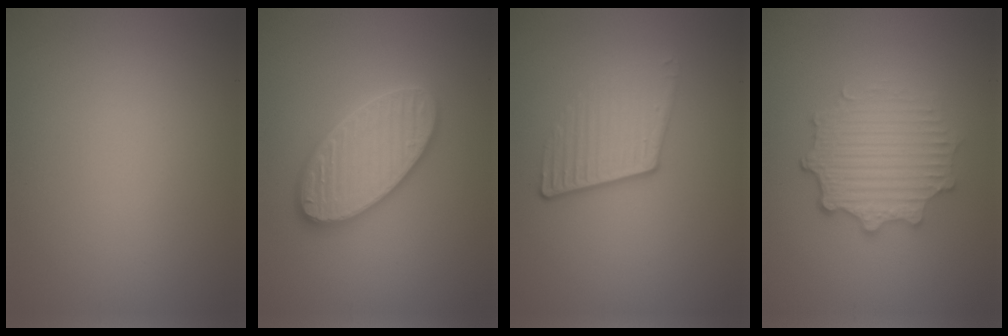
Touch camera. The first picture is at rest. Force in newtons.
{"total": 5.3, "press": 5.3, "slide": 0.7}
{"total": 3.7, "press": 2.5, "slide": 2.7}
{"total": 5.0, "press": 3.9, "slide": 3.2}